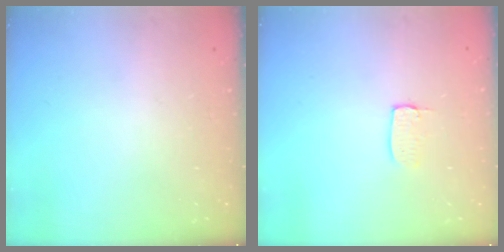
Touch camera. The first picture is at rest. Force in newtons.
{"total": 3.4, "press": 3.4, "slide": 0.1}